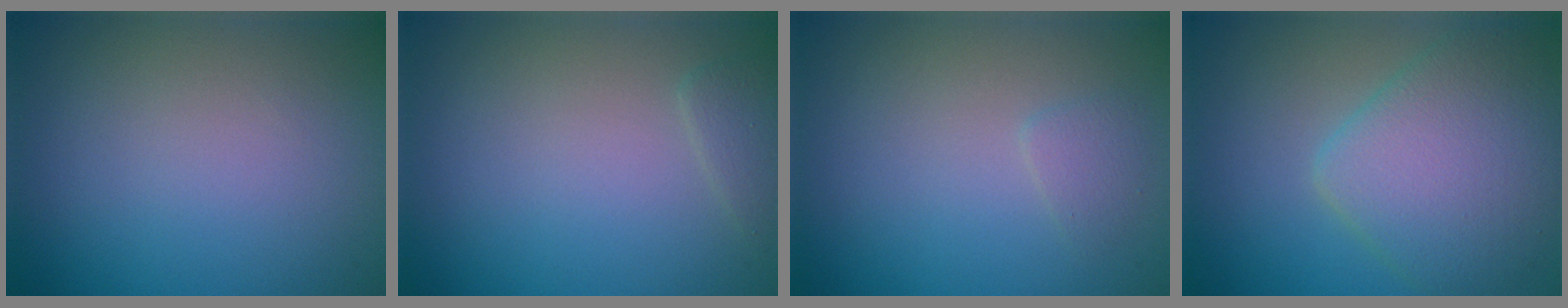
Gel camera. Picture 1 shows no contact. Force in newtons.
{"total": 1.1, "press": 1.1, "slide": 0.1}
{"total": 1.0, "press": 1.0, "slide": 0.1}
{"total": 6.2, "press": 6.2, "slide": 0.2}